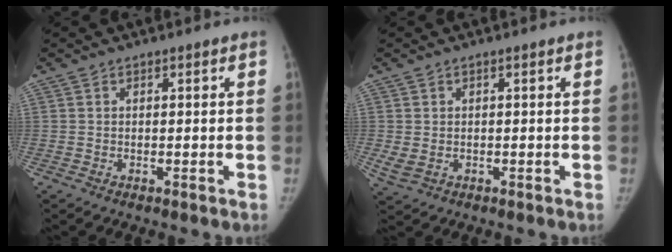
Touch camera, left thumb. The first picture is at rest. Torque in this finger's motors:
{"motor_torque": [-1.42, 2.37, 1.36, 0.84, 0.40]}